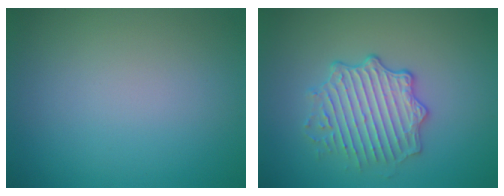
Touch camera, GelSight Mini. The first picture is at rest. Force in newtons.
{"total": 4.2, "press": 3.8, "slide": 1.7}